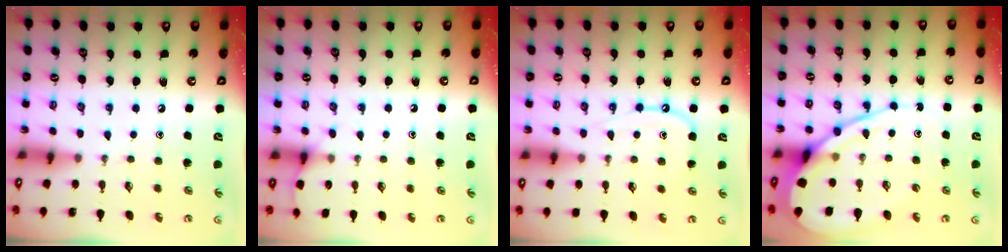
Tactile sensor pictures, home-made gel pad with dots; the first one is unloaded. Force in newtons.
{"total": 6.6, "press": 6.6, "slide": 0.7}
{"total": 8.9, "press": 8.9, "slide": 0.6}
{"total": 12.0, "press": 12.0, "slide": 0.9}